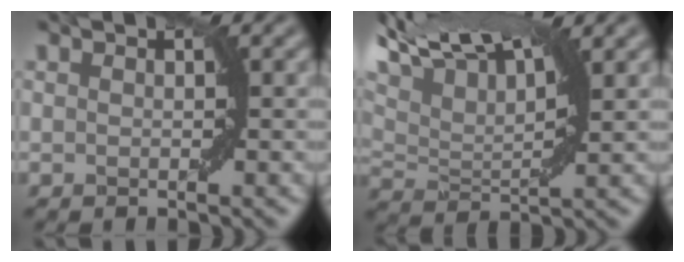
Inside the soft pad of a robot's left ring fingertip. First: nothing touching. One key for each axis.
{"total": 10.1, "fx": 6.1, "fy": 3.9, "fz": 7.0, "tx": -0.127, "ty": 0.043, "tz": 0.103}